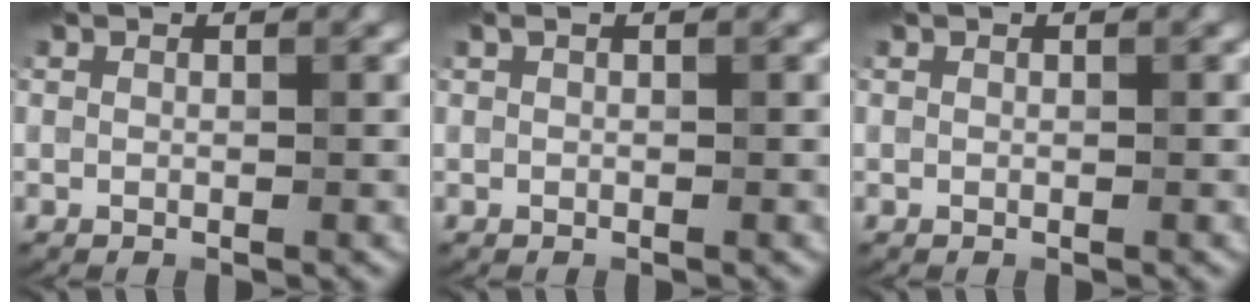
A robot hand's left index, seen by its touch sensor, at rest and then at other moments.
{"total": 0.6, "force": [0.2, 0.1, 0.5], "torque": [-0.011, 0.006, 0.004]}
{"total": 0.0}